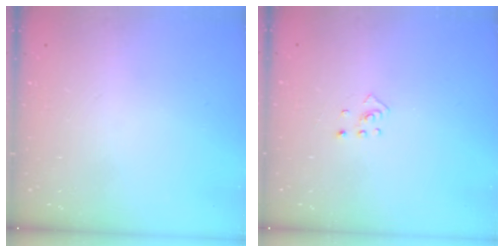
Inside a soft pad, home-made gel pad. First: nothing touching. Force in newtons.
{"total": 2.0, "press": 1.9, "slide": 0.8}